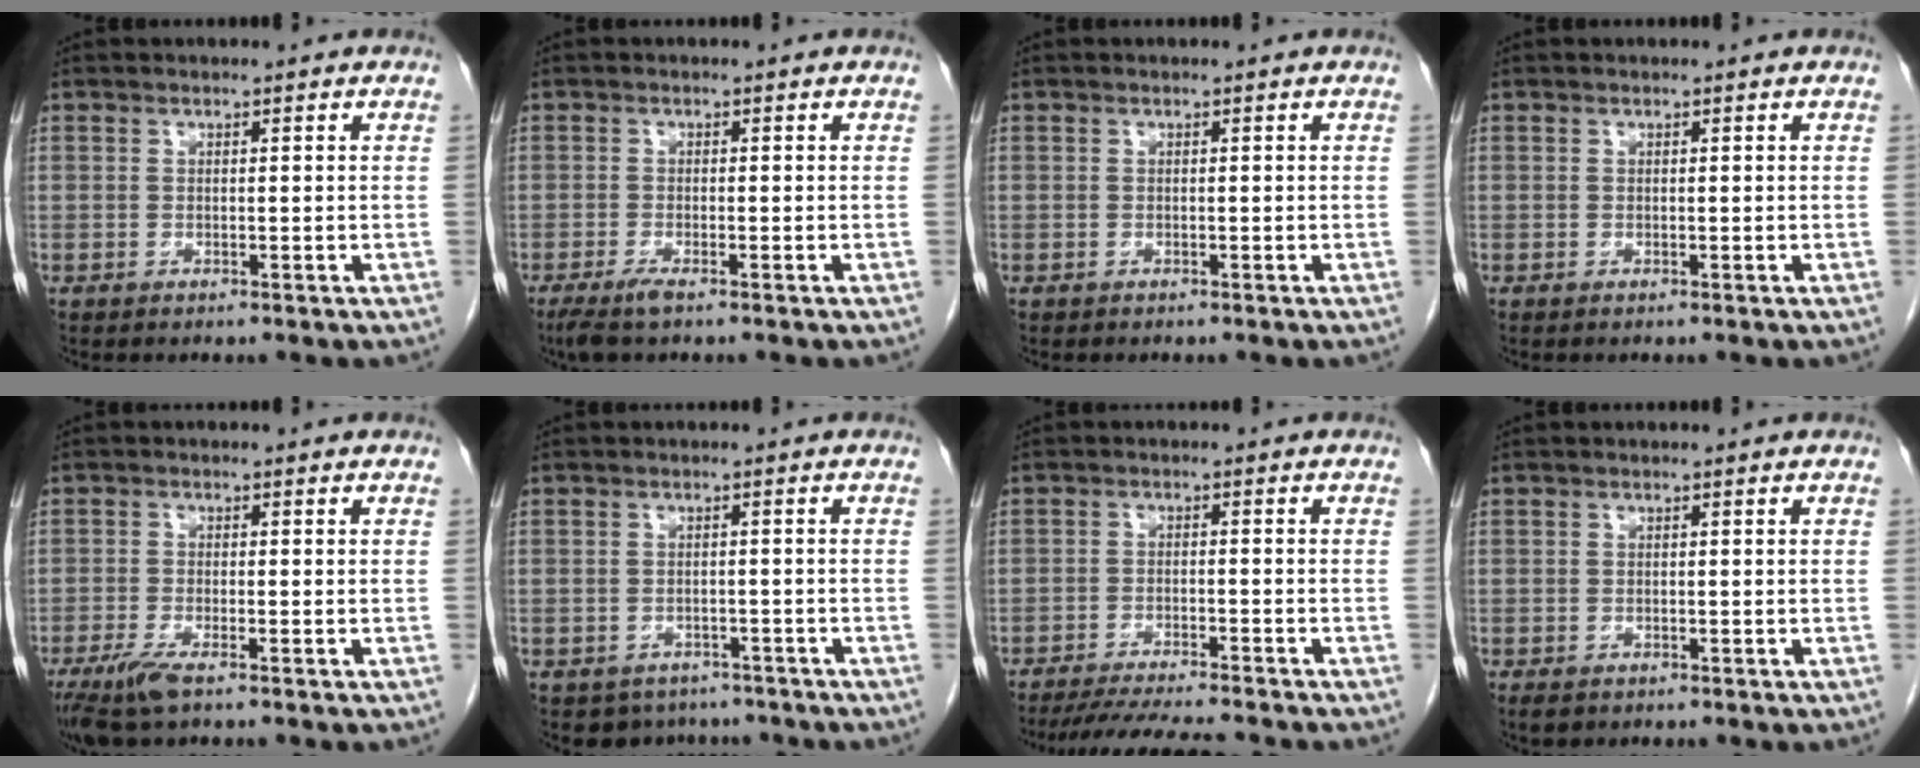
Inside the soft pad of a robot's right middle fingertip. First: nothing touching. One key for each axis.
{"total": 2.7, "fx": -1.9, "fy": 0.3, "fz": 1.9, "tx": -0.042, "ty": -0.008, "tz": -0.038}
{"total": 0.0}
{"total": 0.0}
{"total": 4.7, "fx": -3.1, "fy": 0.8, "fz": 3.4, "tx": -0.074, "ty": -0.014, "tz": -0.059}
{"total": 5.5, "fx": -4.4, "fy": 3.3, "fz": 0.3, "tx": 0.005, "ty": 0.009, "tz": -0.052}
{"total": 10.5, "fx": -9.5, "fy": 0.3, "fz": 4.5, "tx": -0.067, "ty": -0.019, "tz": -0.142}
{"total": 1.6, "fx": -1.1, "fy": 1.0, "fz": 0.7, "tx": -0.013, "ty": -0.001, "tz": -0.010}